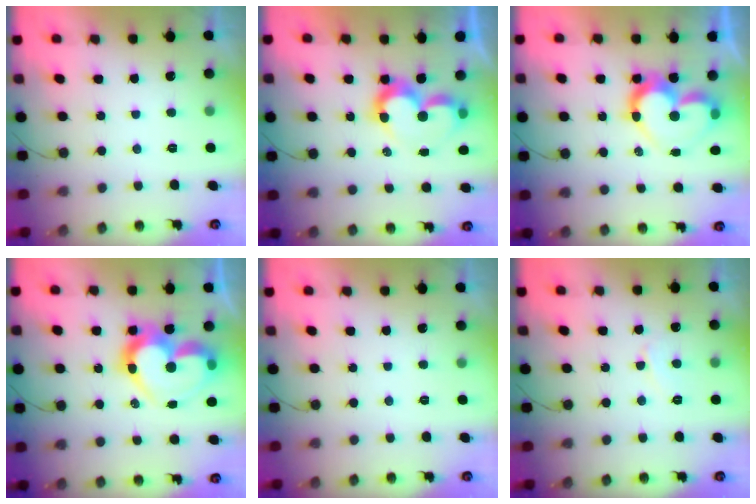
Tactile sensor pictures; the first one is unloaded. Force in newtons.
{"total": 9.0, "press": 9.0, "slide": 0.8}
{"total": 15.4, "press": 15.3, "slide": 1.6}
{"total": 17.7, "press": 17.6, "slide": 1.9}
{"total": 0.0}
{"total": 3.9, "press": 3.8, "slide": 0.5}